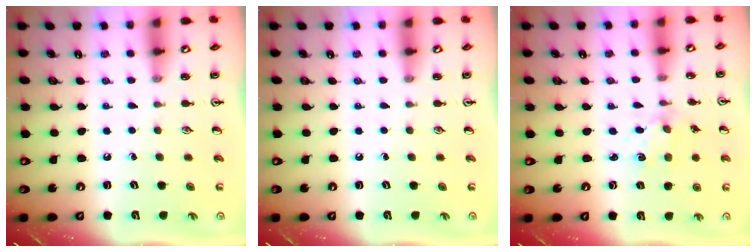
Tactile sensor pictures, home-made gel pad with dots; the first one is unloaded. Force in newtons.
{"total": 0.0}
{"total": 2.1, "press": 2.1, "slide": 0.3}